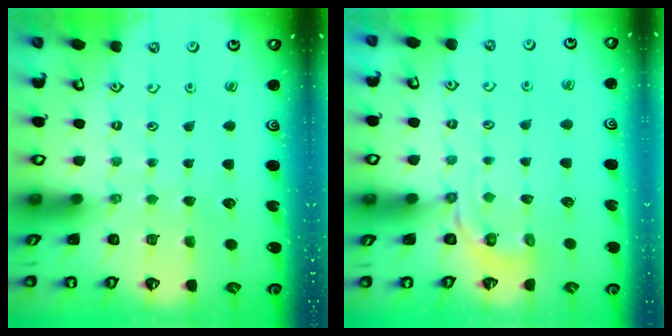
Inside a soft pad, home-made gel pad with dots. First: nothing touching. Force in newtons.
{"total": 3.7, "press": 3.2, "slide": 2.0}